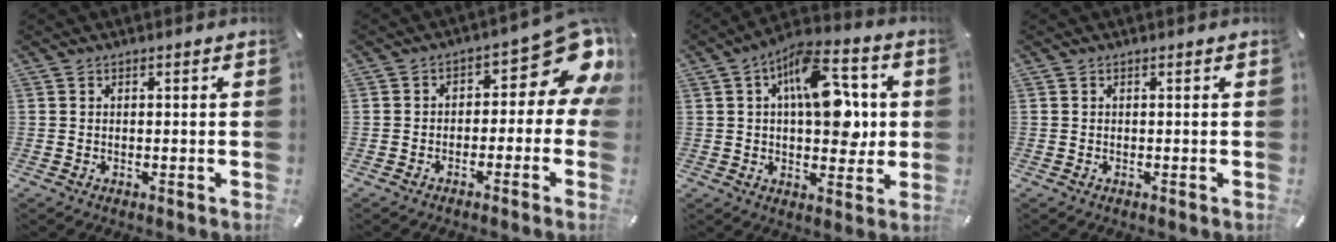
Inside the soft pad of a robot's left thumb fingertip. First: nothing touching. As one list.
[{"total": 11.4, "force": [3.7, 6.2, 8.8], "torque": [-0.100, -0.036, 0.058]}, {"total": 15.6, "force": [3.6, 8.5, 12.6], "torque": [-0.176, -0.002, 0.062]}, {"total": 0.0}]